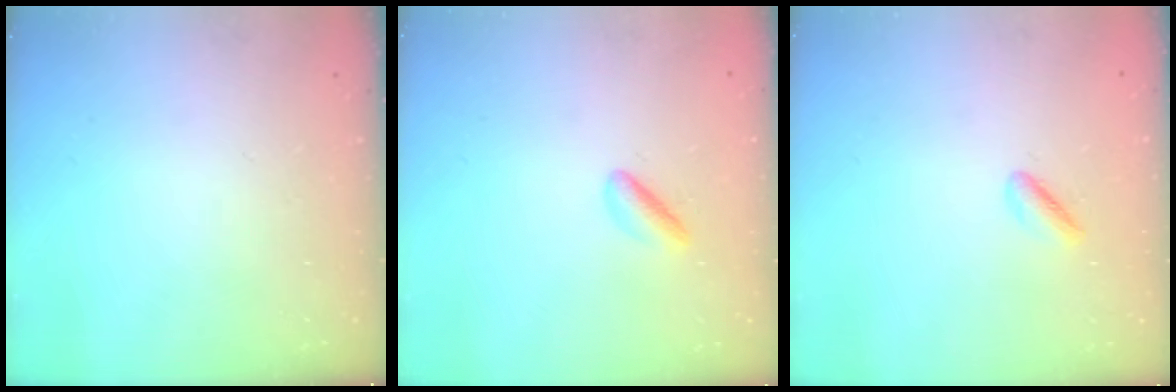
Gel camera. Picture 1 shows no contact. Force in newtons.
{"total": 3.2, "press": 3.1, "slide": 0.9}
{"total": 2.0, "press": 1.7, "slide": 1.1}